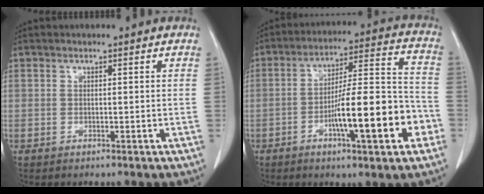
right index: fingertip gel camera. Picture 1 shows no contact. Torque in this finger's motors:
{"motor_torque": [1.60, -0.54, 0.86, 0.21]}